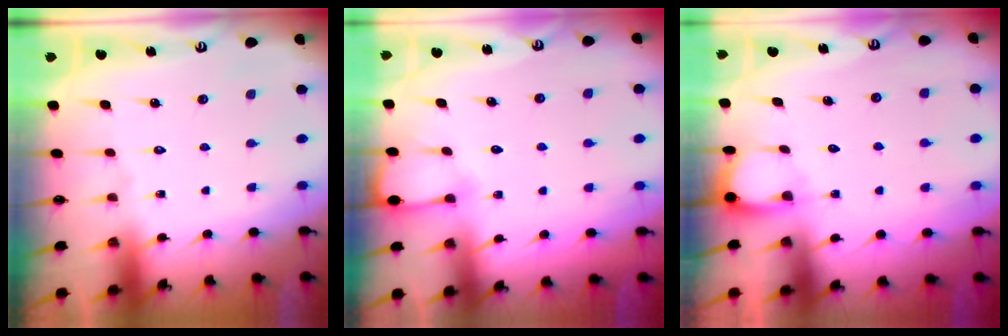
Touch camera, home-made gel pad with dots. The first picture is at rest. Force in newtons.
{"total": 4.5, "press": 4.5, "slide": 0.5}
{"total": 1.9, "press": 1.9, "slide": 0.2}